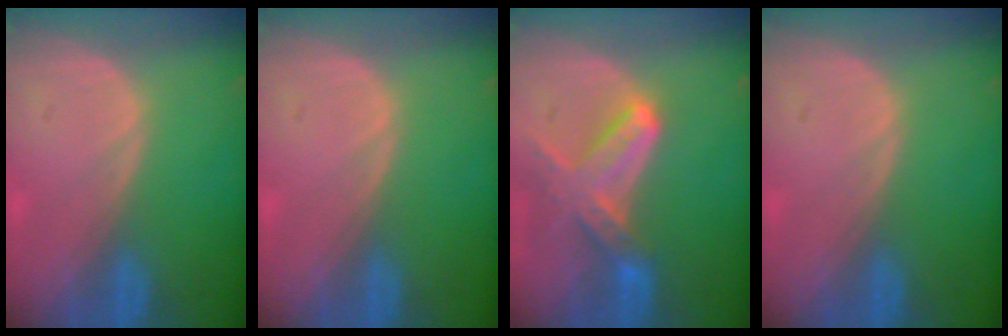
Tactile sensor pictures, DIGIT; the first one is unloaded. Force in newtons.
{"total": 0.0}
{"total": 7.6, "press": 6.9, "slide": 3.4}
{"total": 0.0}